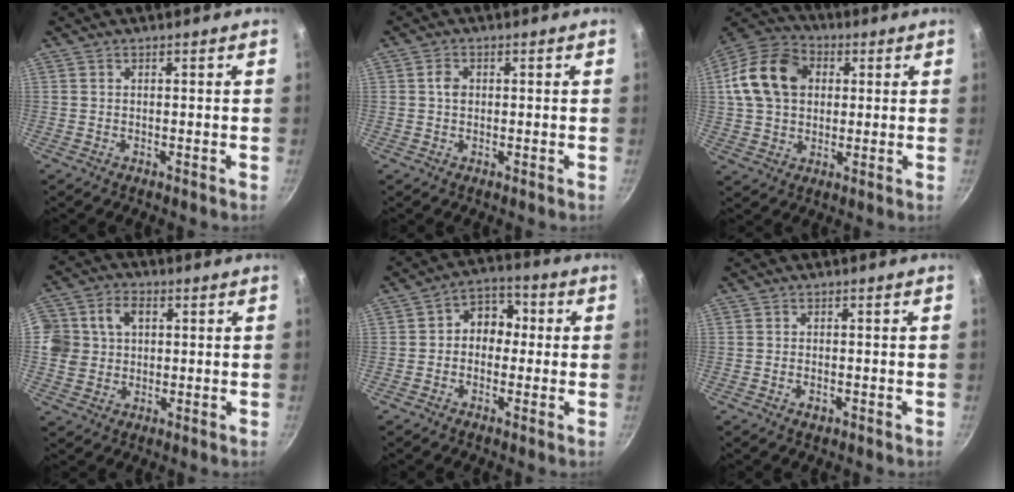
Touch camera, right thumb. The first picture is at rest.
{"total": 2.3, "force": [0.3, 1.7, 1.4], "torque": [-0.020, 0.005, 0.002]}
{"total": 15.5, "force": [3.0, 11.7, 9.7], "torque": [-0.160, 0.019, 0.039]}
{"total": 10.2, "force": [2.0, 8.5, 5.1], "torque": [-0.081, 0.010, 0.025]}
{"total": 7.6, "force": [0.2, 6.2, 4.5], "torque": [-0.015, 0.021, -0.015]}
{"total": 1.6, "force": [-0.6, 0.9, 1.1], "torque": [-0.022, 0.001, -0.012]}